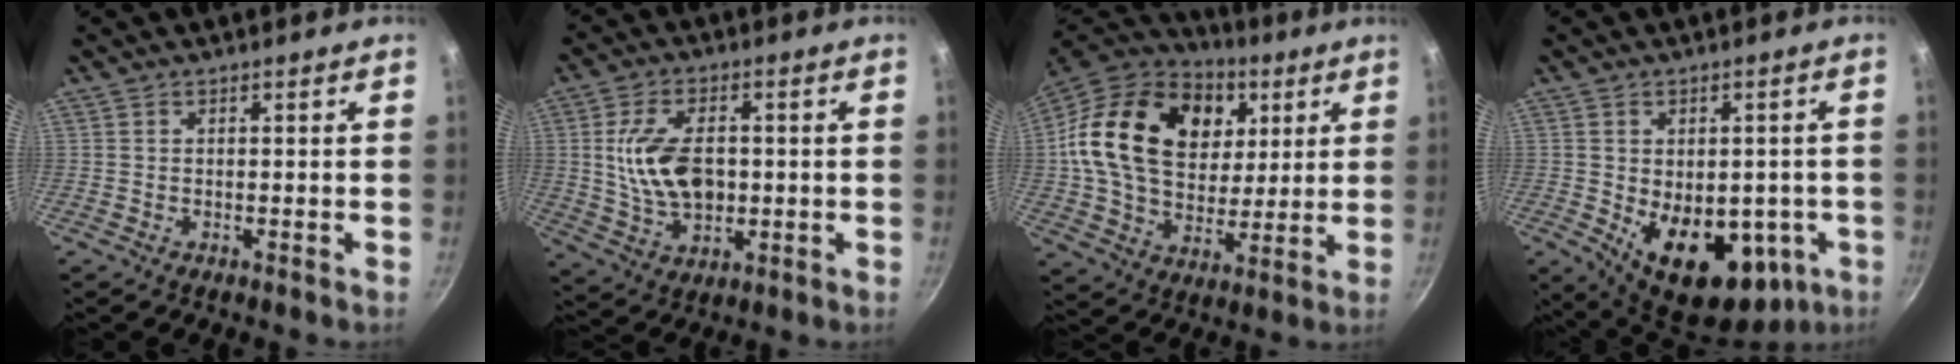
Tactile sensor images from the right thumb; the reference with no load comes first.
{"total": 12.8, "force": [0.6, 7.9, 10.1], "torque": [-0.167, 0.000, 0.015]}
{"total": 26.6, "force": [7.7, 18.8, 17.2], "torque": [-0.286, -0.001, 0.128]}
{"total": 16.7, "force": [-3.5, 10.7, 12.3], "torque": [-0.139, -0.021, -0.023]}